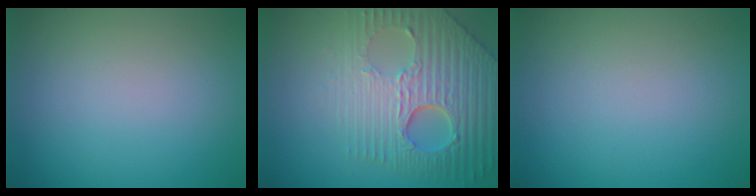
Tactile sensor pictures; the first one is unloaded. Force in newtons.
{"total": 8.7, "press": 6.0, "slide": 6.3}
{"total": 0.0}